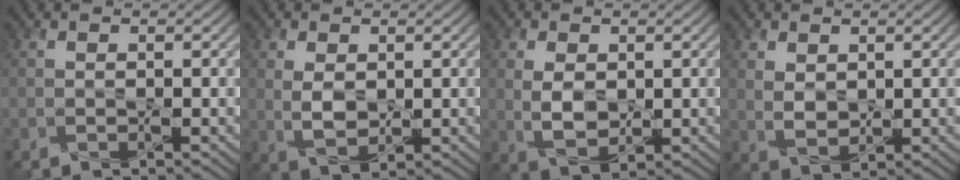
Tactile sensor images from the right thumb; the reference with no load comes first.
{"total": 3.8, "force": [0.8, 2.3, 2.9], "torque": [-0.069, -0.002, 0.019]}
{"total": 4.6, "force": [0.6, 2.9, 3.5], "torque": [-0.082, -0.003, 0.016]}
{"total": 3.1, "force": [1.4, 2.0, 1.9], "torque": [-0.050, -0.004, 0.030]}